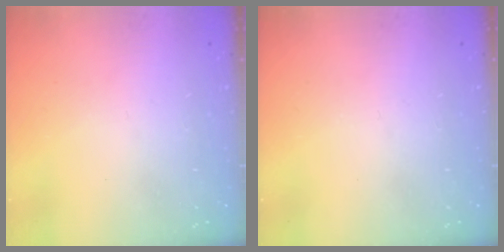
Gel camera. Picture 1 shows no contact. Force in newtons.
{"total": 0.0}